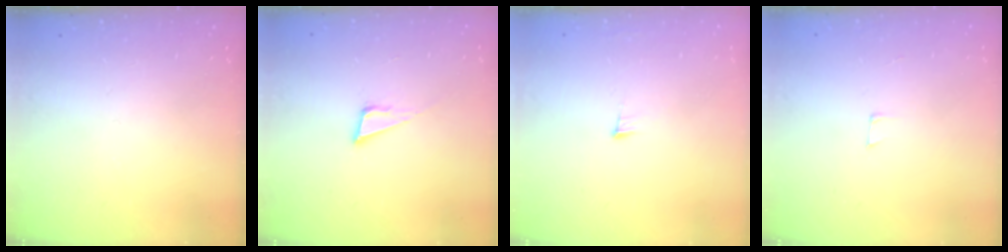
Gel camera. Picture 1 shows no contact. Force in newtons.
{"total": 6.4, "press": 5.8, "slide": 2.6}
{"total": 5.2, "press": 5.0, "slide": 1.3}
{"total": 3.0, "press": 3.0, "slide": 0.2}